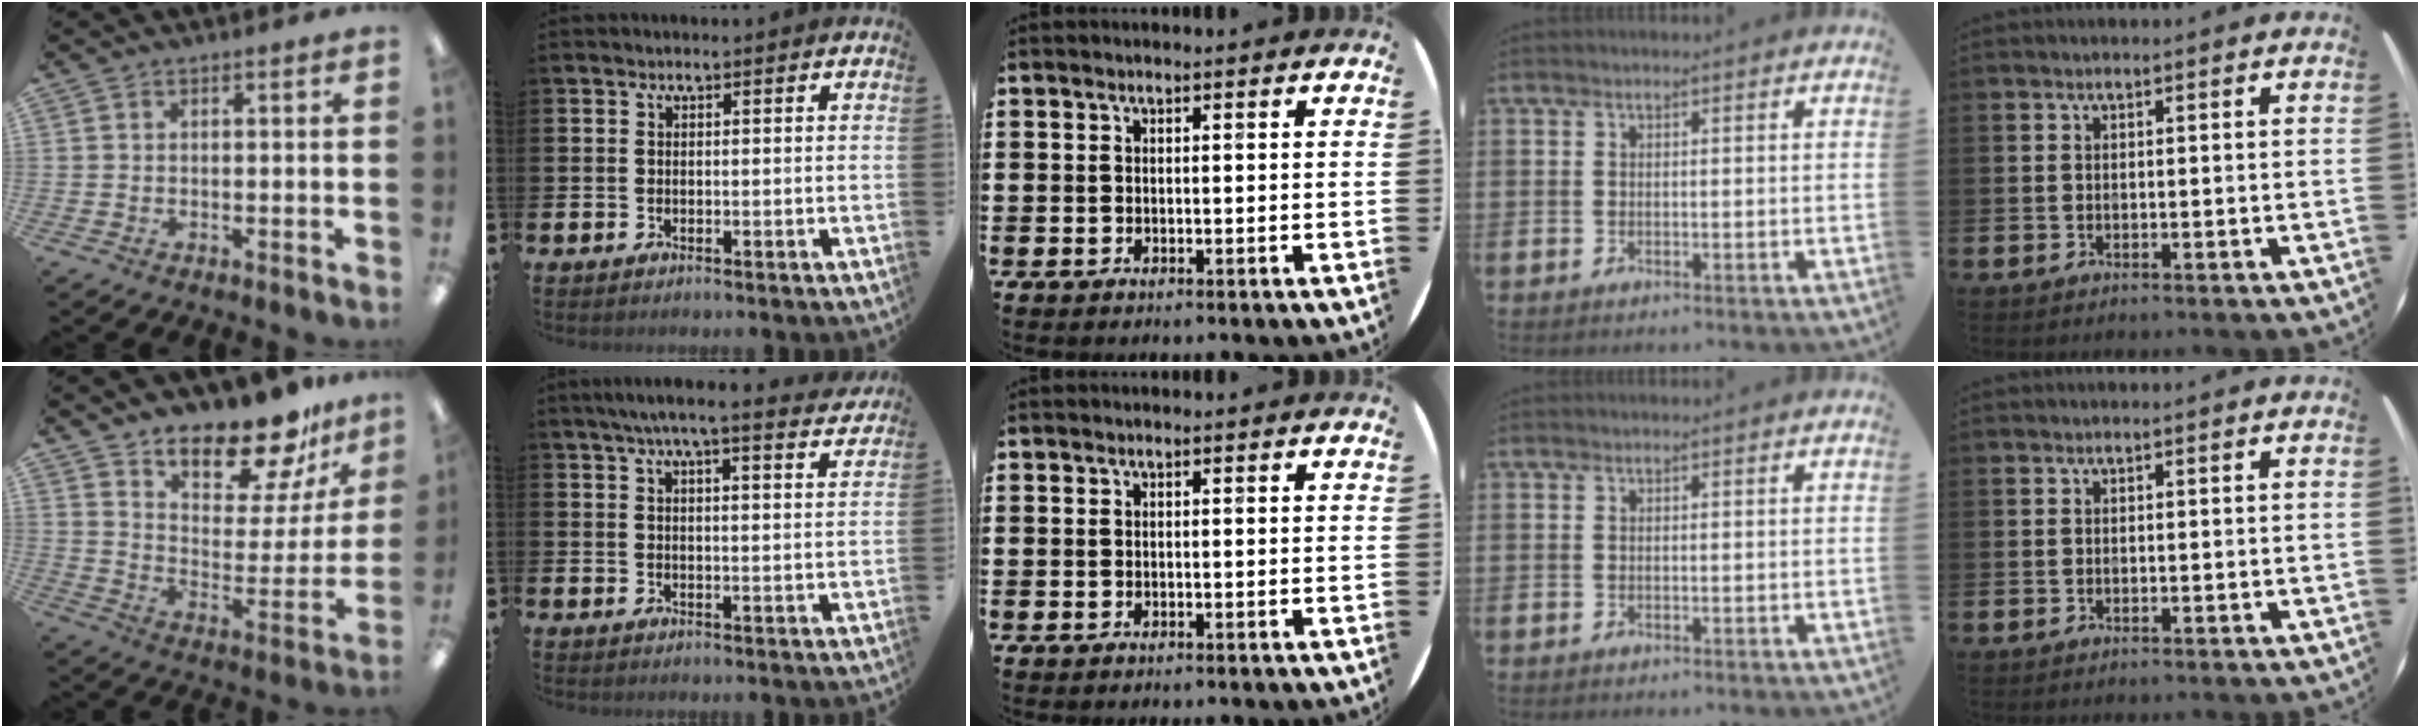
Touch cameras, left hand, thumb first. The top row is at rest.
{"thumb": {"total": 16.5, "force": [14.7, 4.7, 5.7], "torque": [-0.101, -0.125, 0.255]}, "index": {"total": 5.9, "force": [5.3, 0.1, 2.6], "torque": [-0.051, -0.020, 0.091]}}